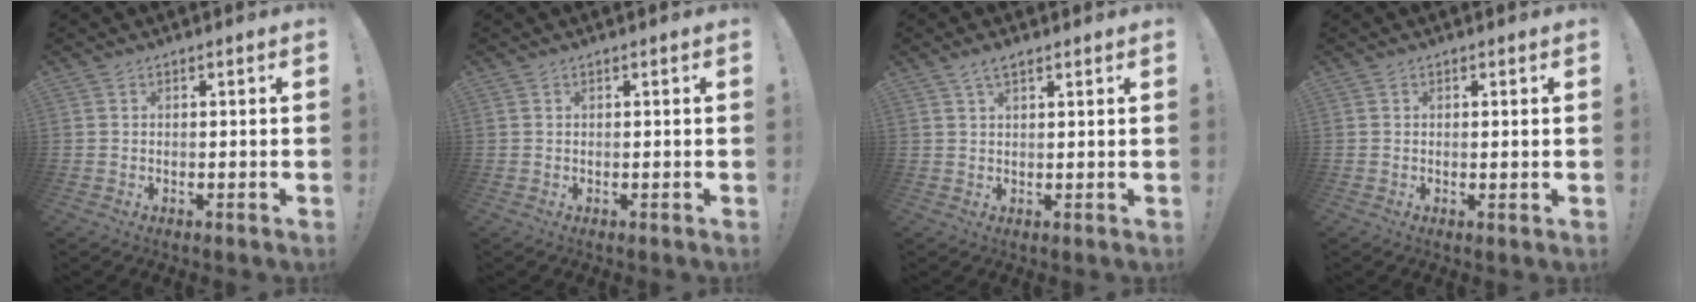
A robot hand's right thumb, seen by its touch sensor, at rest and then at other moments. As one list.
[{"total": 0.0}, {"total": 3.3, "force": [2.2, 1.1, 2.2], "torque": [-0.039, -0.006, 0.039]}, {"total": 0.9, "force": [0.4, 0.0, 0.9], "torque": [-0.003, -0.005, 0.003]}]